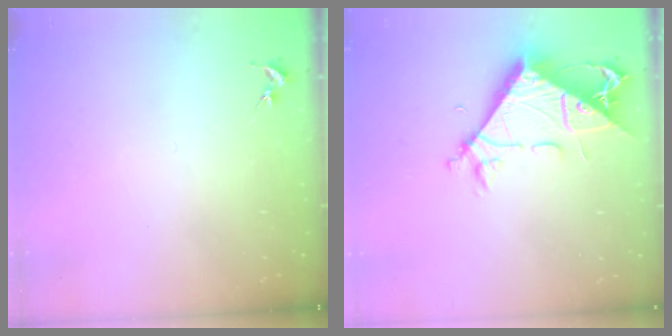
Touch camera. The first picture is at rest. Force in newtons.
{"total": 8.2, "press": 8.2, "slide": 0.7}